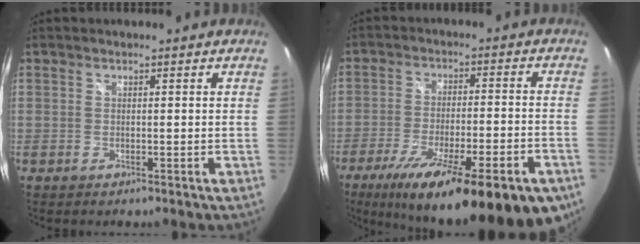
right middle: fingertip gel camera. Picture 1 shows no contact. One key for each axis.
{"total": 24.6, "fx": -16.5, "fy": 5.0, "fz": 17.6, "tx": -0.285, "ty": -0.053, "tz": -0.241}